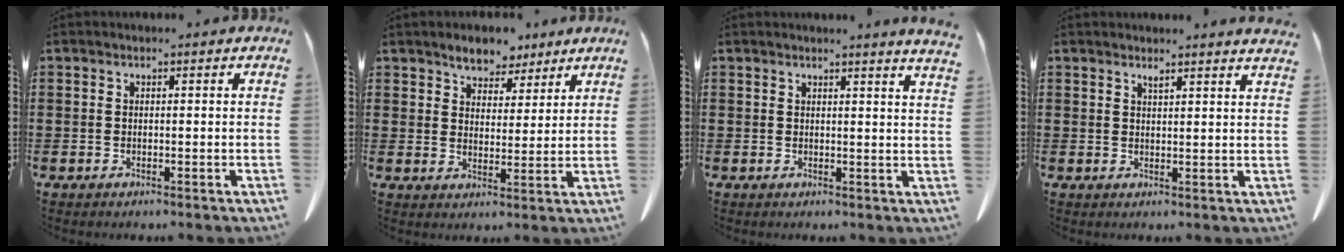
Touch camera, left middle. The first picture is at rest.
{"total": 5.2, "force": [4.6, 2.3, 0.5], "torque": [-0.022, -0.014, 0.085]}
{"total": 2.5, "force": [2.3, -0.9, 0.4], "torque": [-0.009, -0.011, 0.043]}
{"total": 2.1, "force": [2.0, -0.4, 0.6], "torque": [-0.013, -0.005, 0.037]}